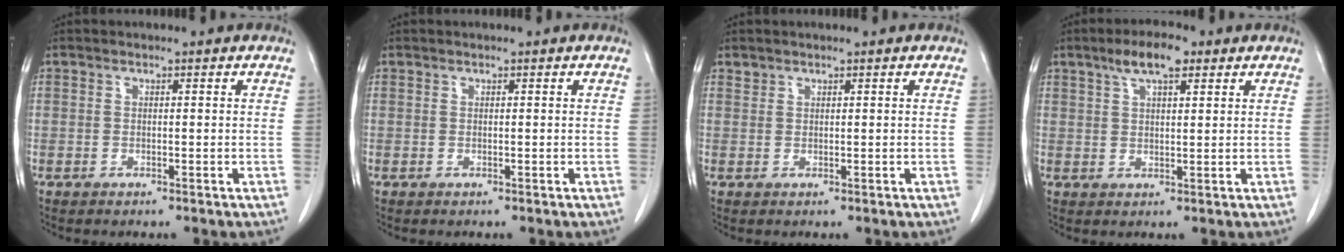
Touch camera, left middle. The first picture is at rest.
{"total": 0.0}
{"total": 0.7, "force": [0.7, 0.2, -0.1], "torque": [0.000, 0.001, 0.012]}
{"total": 5.8, "force": [3.6, 1.5, 4.3], "torque": [-0.083, 0.010, 0.061]}